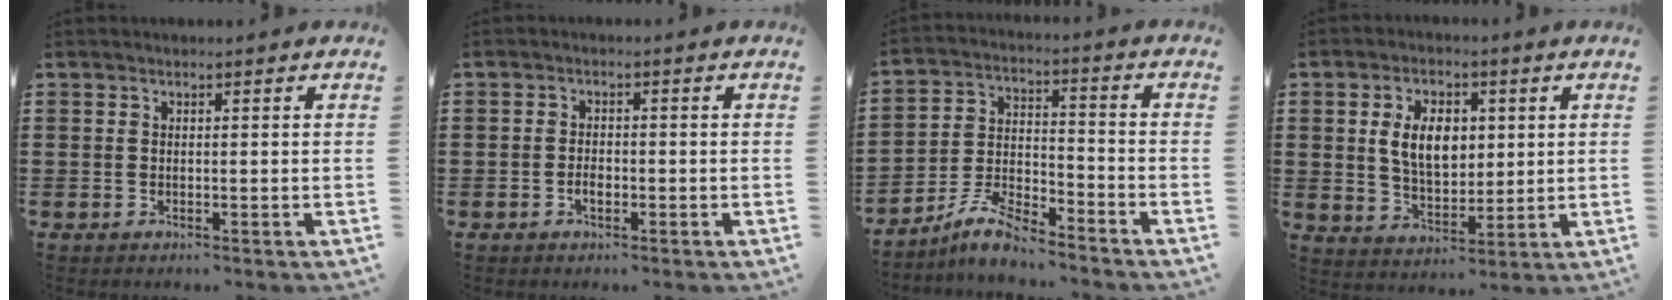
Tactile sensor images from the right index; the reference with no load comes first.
{"total": 1.8, "force": [-0.7, 1.0, 1.4], "torque": [-0.027, 0.002, -0.014]}
{"total": 7.2, "force": [-6.3, 1.5, 3.1], "torque": [-0.078, 0.006, -0.124]}
{"total": 7.8, "force": [1.5, 4.8, 5.9], "torque": [-0.118, 0.007, 0.019]}